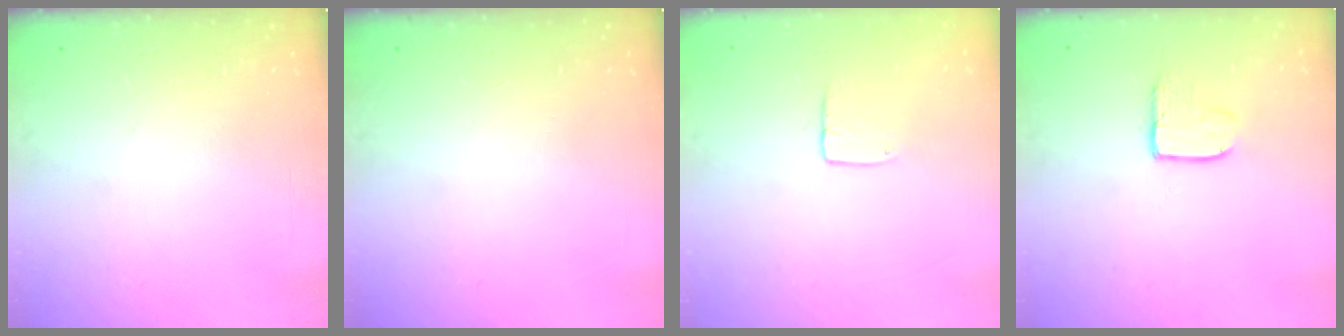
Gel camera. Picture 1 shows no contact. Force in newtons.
{"total": 0.0}
{"total": 4.3, "press": 4.3, "slide": 0.4}
{"total": 5.1, "press": 5.0, "slide": 0.4}